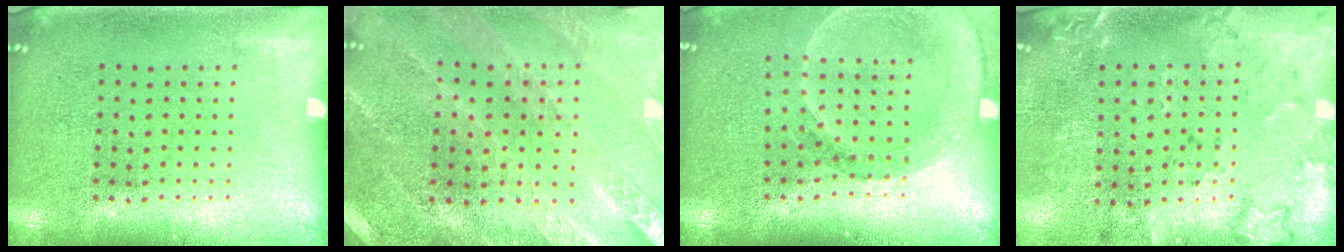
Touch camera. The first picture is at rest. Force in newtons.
{"total": 1.3, "press": 1.3, "slide": 0.2}
{"total": 1.5, "press": 1.5, "slide": 0.3}
{"total": 1.9, "press": 1.5, "slide": 1.2}